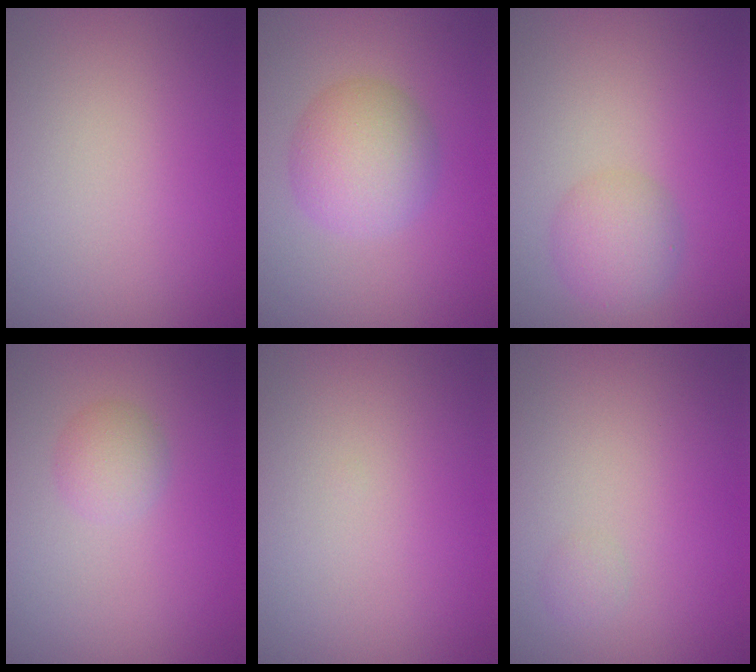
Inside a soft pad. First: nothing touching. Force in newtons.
{"total": 4.8, "press": 4.8, "slide": 0.1}
{"total": 2.8, "press": 2.8, "slide": 0.1}
{"total": 1.8, "press": 1.8, "slide": 0.1}
{"total": 0.0}
{"total": 0.6, "press": 0.6, "slide": 0.0}